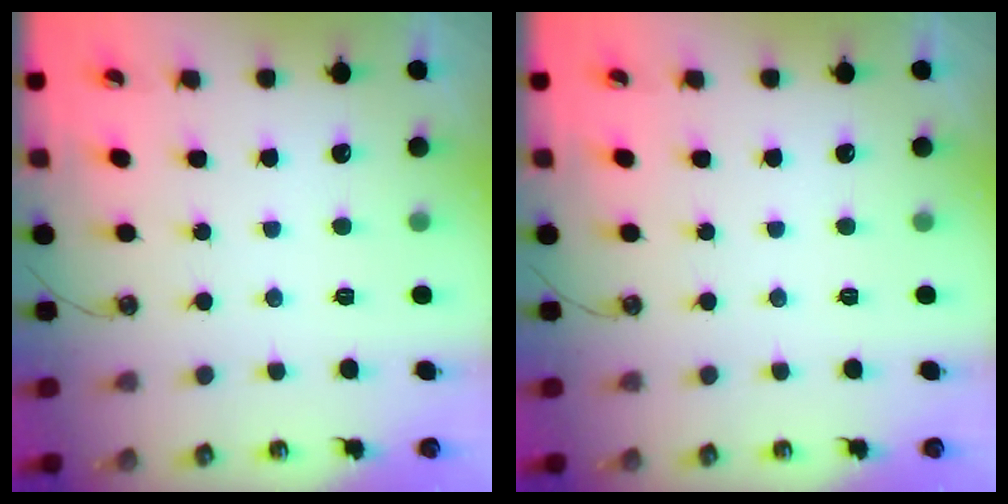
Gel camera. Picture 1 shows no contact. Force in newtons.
{"total": 0.0}